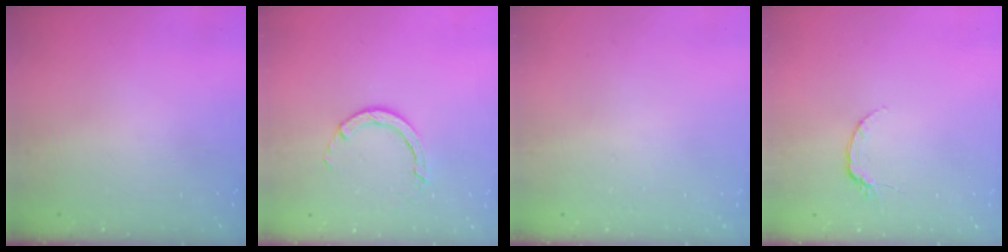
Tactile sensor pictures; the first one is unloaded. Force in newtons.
{"total": 2.6, "press": 2.6, "slide": 0.3}
{"total": 2.7, "press": 2.7, "slide": 0.2}
{"total": 5.3, "press": 5.2, "slide": 0.6}